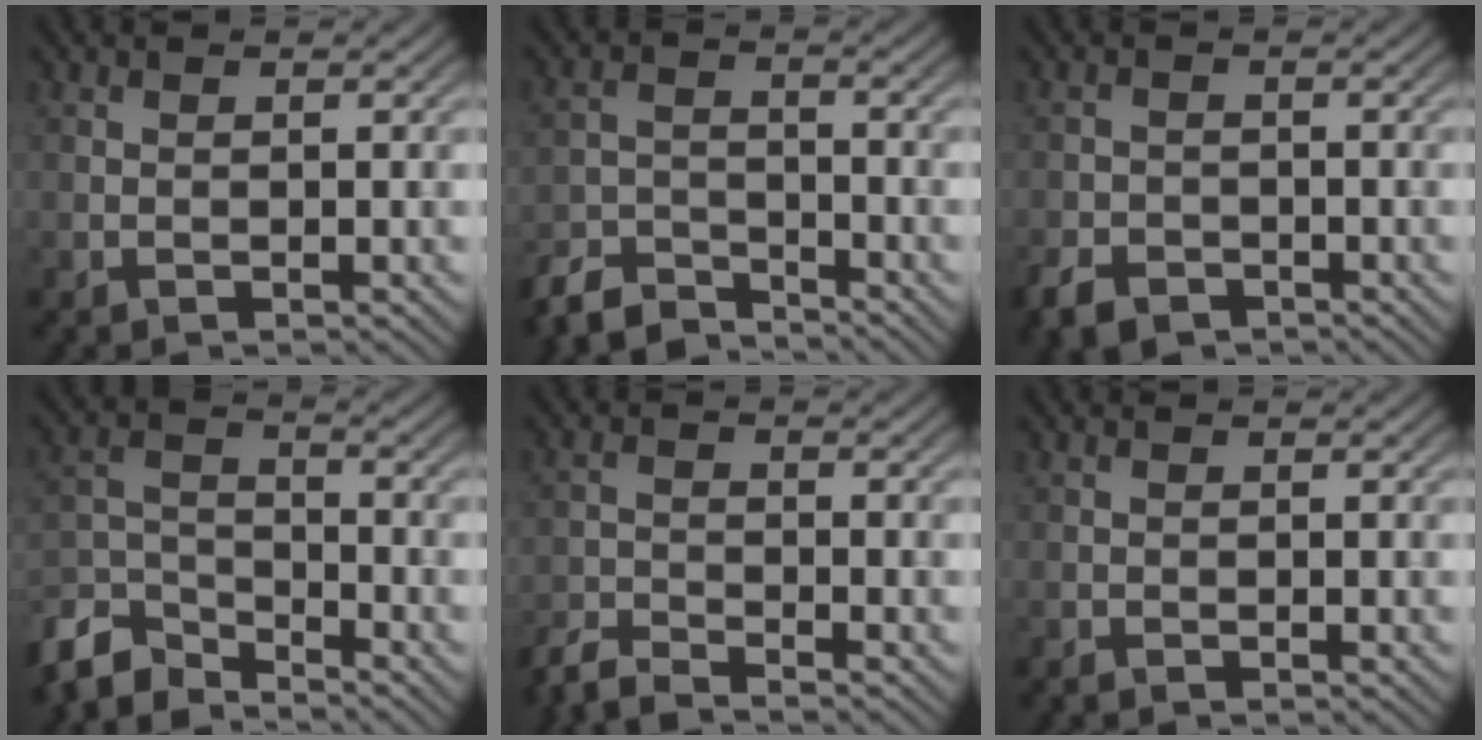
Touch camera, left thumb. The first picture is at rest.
{"total": 6.2, "force": [-5.7, 1.6, 1.8], "torque": [-0.034, -0.010, -0.119]}
{"total": 3.8, "force": [-2.7, 2.1, 1.6], "torque": [-0.032, -0.008, -0.058]}
{"total": 7.8, "force": [-6.6, 2.8, 2.9], "torque": [-0.066, -0.006, -0.148]}
{"total": 4.2, "force": [-3.9, 0.5, 1.4], "torque": [-0.029, -0.008, -0.086]}
{"total": 0.6, "force": [-0.6, 0.1, 0.2], "torque": [-0.002, -0.002, -0.011]}